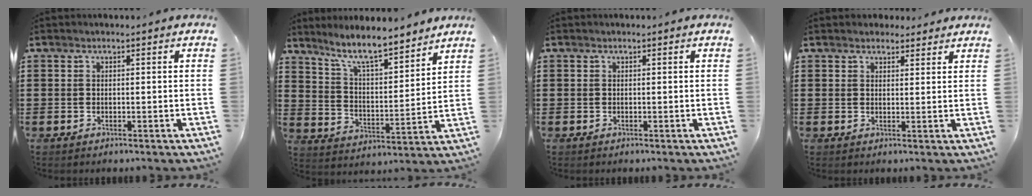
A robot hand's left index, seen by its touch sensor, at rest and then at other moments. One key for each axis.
{"total": 8.2, "fx": 7.1, "fy": 0.9, "fz": 4.0, "tx": -0.102, "ty": -0.035, "tz": 0.125}
{"total": 0.0}
{"total": 2.2, "fx": 2.0, "fy": 0.9, "fz": 0.2, "tx": 0.001, "ty": 0.000, "tz": 0.038}